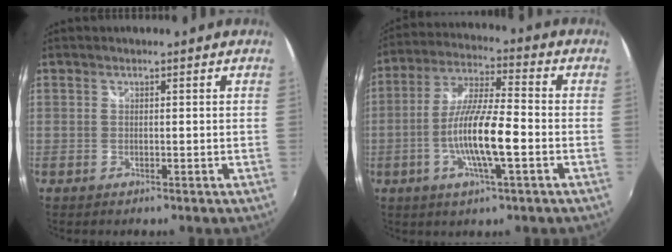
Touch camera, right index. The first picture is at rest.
{"total": 12.4, "force": [-3.5, 1.9, 11.8], "torque": [-0.233, -0.004, -0.068]}